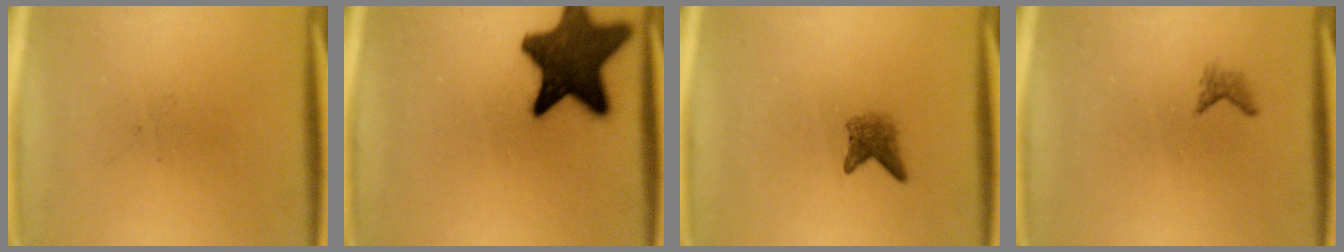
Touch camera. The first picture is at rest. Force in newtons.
{"total": 15.3}
{"total": 2.4}
{"total": 1.0}